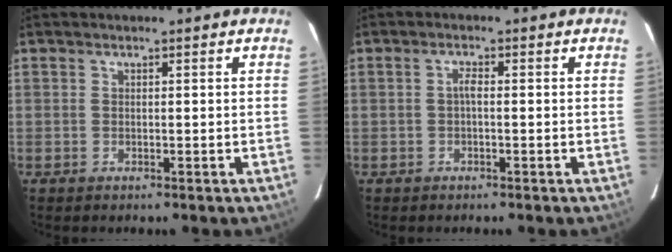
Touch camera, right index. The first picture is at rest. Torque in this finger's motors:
{"motor_torque": [0.25, -0.01, 0.19, 0.05]}